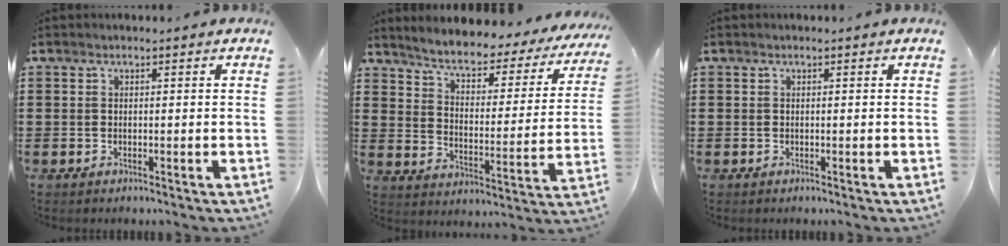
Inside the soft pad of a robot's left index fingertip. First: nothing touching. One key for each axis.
{"total": 4.4, "fx": 3.7, "fy": 0.9, "fz": 2.1, "tx": -0.061, "ty": -0.030, "tz": 0.052}
{"total": 0.0}